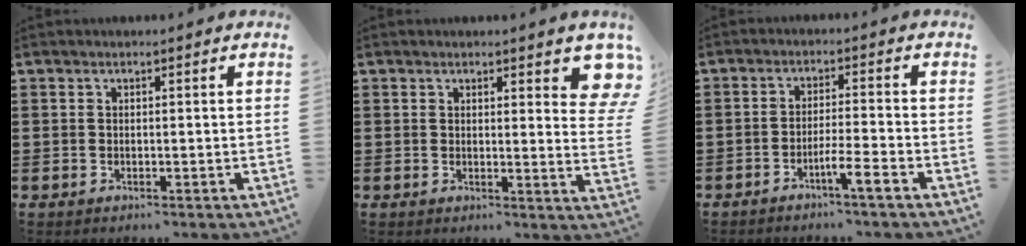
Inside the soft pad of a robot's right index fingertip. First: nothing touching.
{"total": 3.9, "force": [3.0, 1.0, 2.3], "torque": [-0.023, -0.010, 0.048]}
{"total": 4.0, "force": [-2.9, -0.1, 2.8], "torque": [-0.049, -0.001, -0.054]}